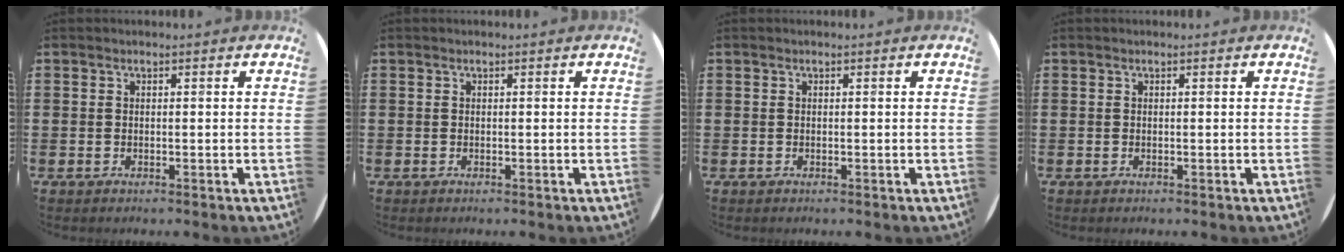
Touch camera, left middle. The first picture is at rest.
{"total": 0.0}
{"total": 0.0}
{"total": 0.0}